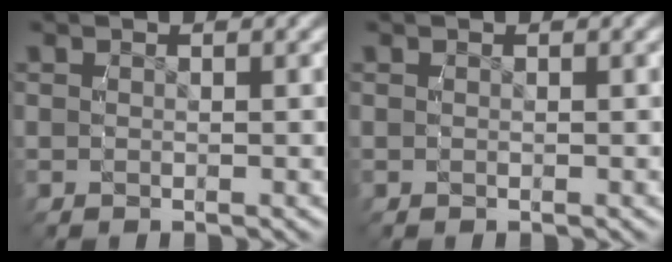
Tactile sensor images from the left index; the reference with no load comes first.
{"total": 0.0}